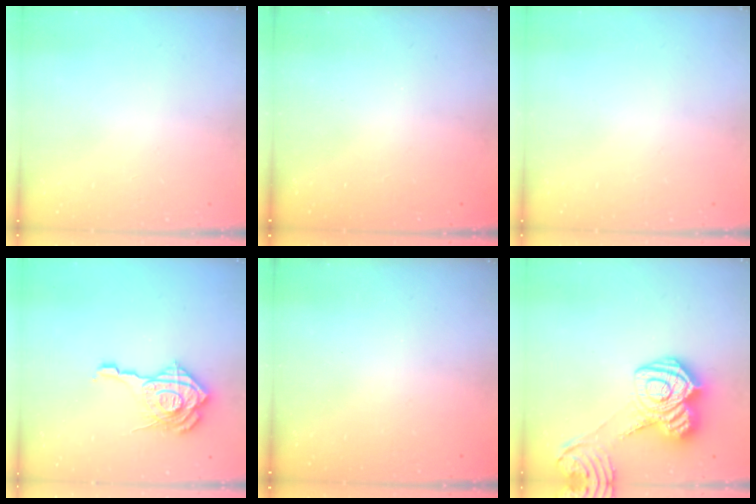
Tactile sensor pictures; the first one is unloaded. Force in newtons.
{"total": 2.3, "press": 2.2, "slide": 0.8}
{"total": 0.0}
{"total": 16.9, "press": 16.8, "slide": 1.7}
{"total": 2.6, "press": 2.5, "slide": 0.9}
{"total": 17.8, "press": 17.8, "slide": 1.2}